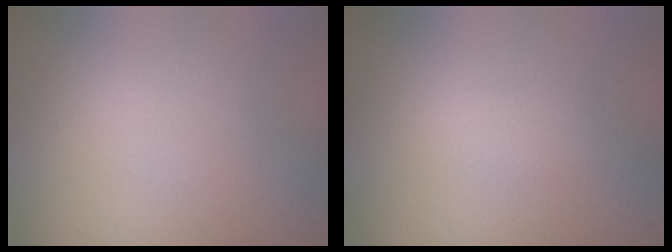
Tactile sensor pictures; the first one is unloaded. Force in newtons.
{"total": 1.4, "press": 1.4, "slide": 0.1}